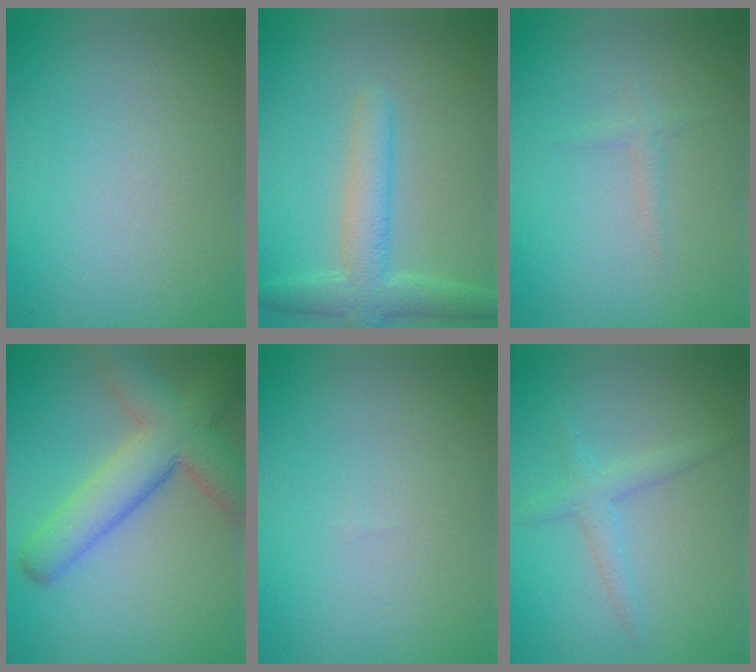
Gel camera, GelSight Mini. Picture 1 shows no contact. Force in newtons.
{"total": 3.9, "press": 3.9, "slide": 0.2}
{"total": 0.8, "press": 0.8, "slide": 0.1}
{"total": 7.1, "press": 7.0, "slide": 0.4}
{"total": 0.0}
{"total": 1.9, "press": 1.9, "slide": 0.1}